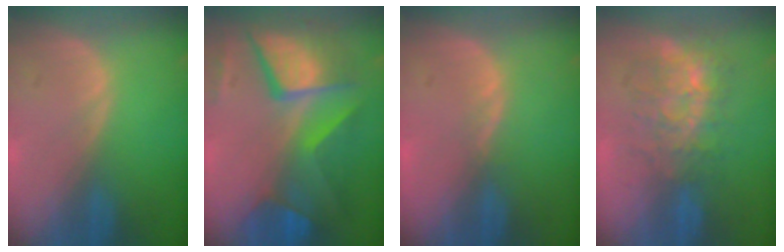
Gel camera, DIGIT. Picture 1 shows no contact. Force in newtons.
{"total": 11.8, "press": 11.7, "slide": 1.2}
{"total": 1.1, "press": 1.0, "slide": 0.5}
{"total": 8.8, "press": 7.5, "slide": 4.5}